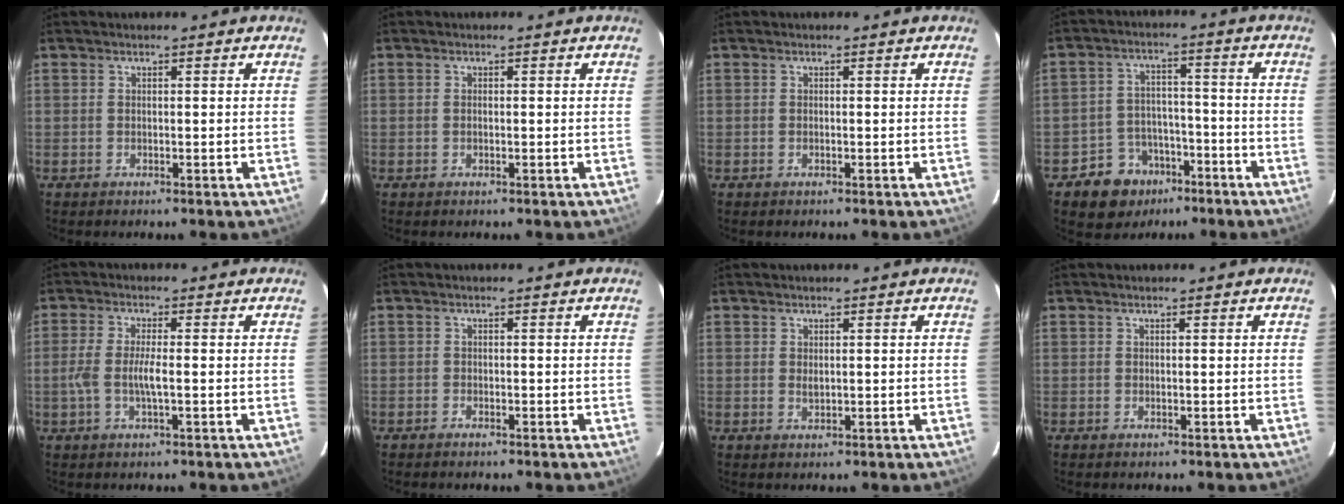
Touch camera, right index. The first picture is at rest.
{"total": 0.6, "force": [0.0, 0.3, 0.5], "torque": [-0.010, 0.000, -0.002]}
{"total": 0.0}
{"total": 9.0, "force": [-5.7, 6.8, 1.6], "torque": [-0.046, 0.030, -0.074]}
{"total": 4.8, "force": [-1.1, 0.6, 4.6], "torque": [-0.096, -0.002, -0.022]}
{"total": 0.9, "force": [-0.9, 0.3, 0.2], "torque": [-0.010, 0.002, -0.018]}
{"total": 1.1, "force": [0.2, 0.7, 0.9], "torque": [-0.014, 0.001, 0.005]}
{"total": 0.0}